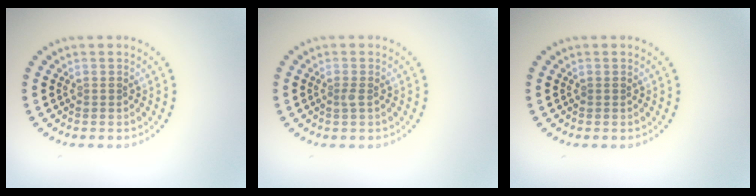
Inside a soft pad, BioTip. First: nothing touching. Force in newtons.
{"total": 0.6, "press": 0.5, "slide": 0.3}
{"total": 0.0}